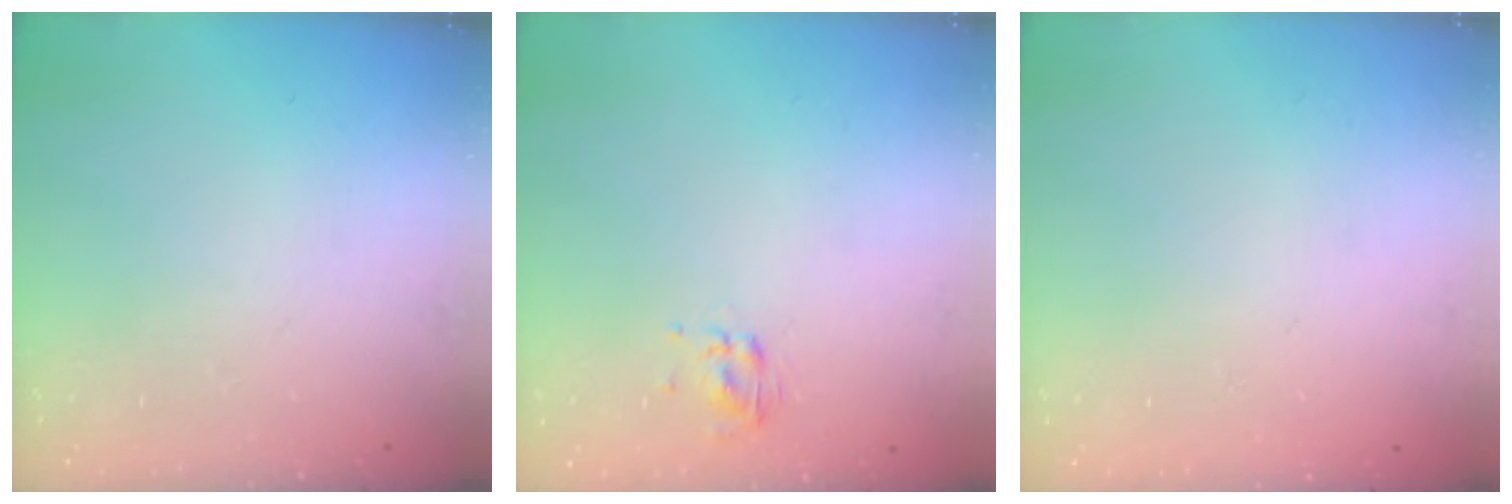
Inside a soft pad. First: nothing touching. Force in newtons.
{"total": 2.8, "press": 2.6, "slide": 1.0}
{"total": 1.6, "press": 1.6, "slide": 0.2}